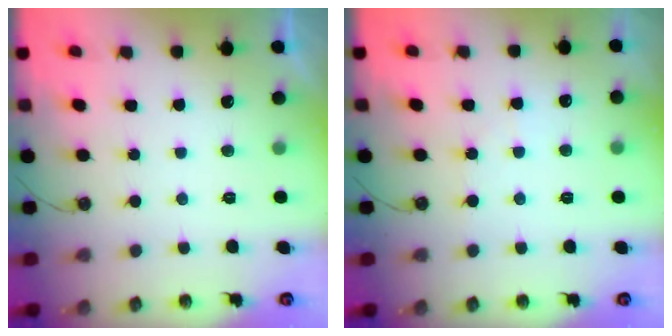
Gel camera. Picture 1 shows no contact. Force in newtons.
{"total": 3.0, "press": 2.9, "slide": 0.5}